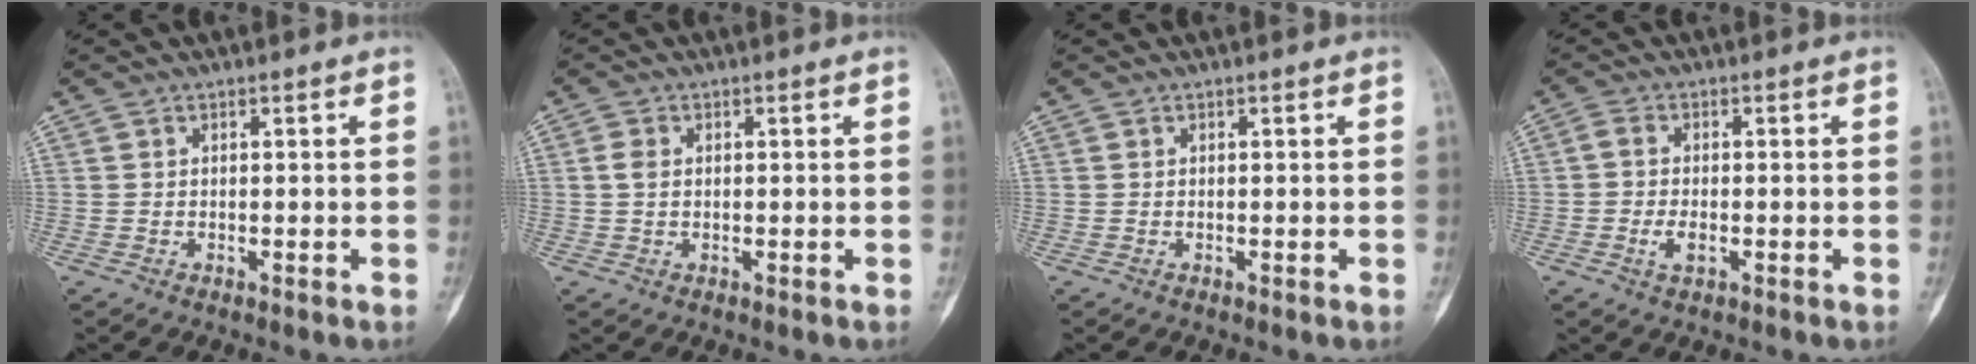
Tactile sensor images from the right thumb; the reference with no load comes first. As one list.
[{"total": 2.4, "force": [0.3, 1.6, 1.7], "torque": [-0.037, 0.002, 0.004]}, {"total": 0.0}, {"total": 3.7, "force": [-1.1, 1.9, 2.9], "torque": [-0.061, 0.008, -0.021]}]